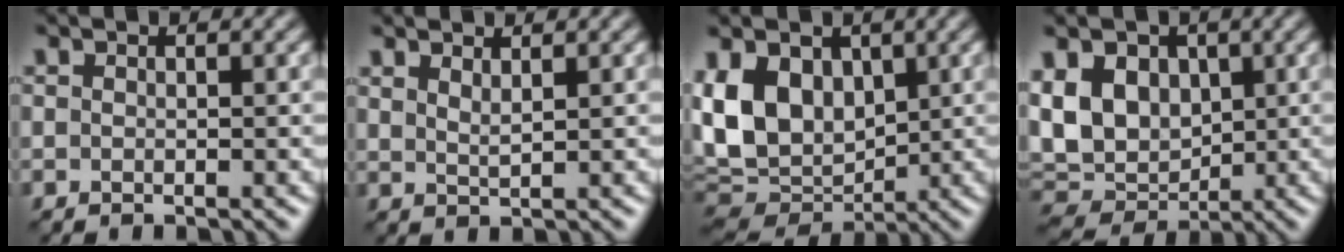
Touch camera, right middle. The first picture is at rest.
{"total": 1.5, "force": [1.2, 0.3, 0.8], "torque": [-0.013, -0.001, 0.021]}
{"total": 10.2, "force": [2.2, 7.3, 6.8], "torque": [-0.152, 0.003, 0.036]}
{"total": 9.2, "force": [1.9, 6.9, 5.8], "torque": [-0.127, 0.013, 0.032]}